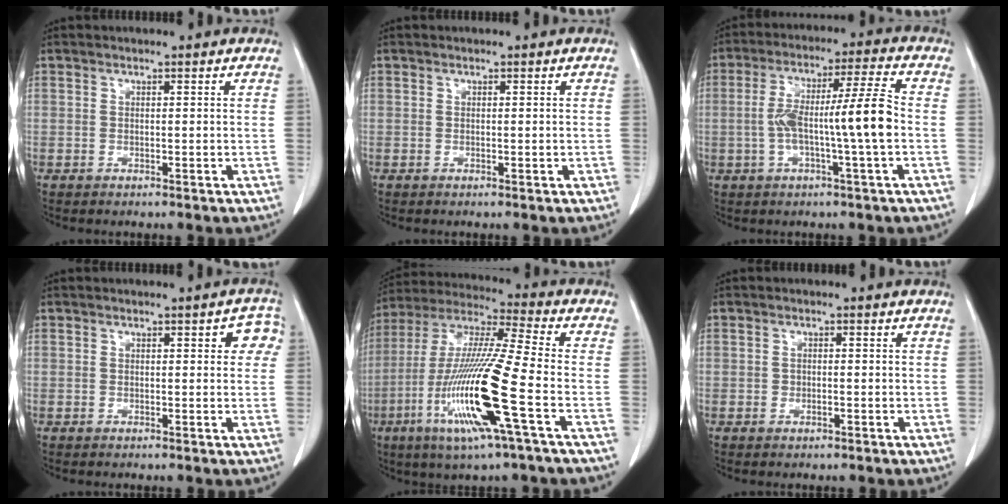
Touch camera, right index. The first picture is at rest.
{"total": 0.7, "force": [-0.2, 0.1, 0.7], "torque": [-0.011, -0.002, 0.001]}
{"total": 11.0, "force": [-1.5, -0.2, 10.9], "torque": [-0.200, 0.019, -0.031]}
{"total": 3.6, "force": [1.1, 1.6, 3.0], "torque": [-0.019, 0.011, 0.005]}
{"total": 18.6, "force": [-6.1, -0.2, 17.6], "torque": [-0.370, -0.025, -0.125]}
{"total": 0.8, "force": [-0.2, 0.4, 0.6], "torque": [-0.013, 0.000, -0.004]}